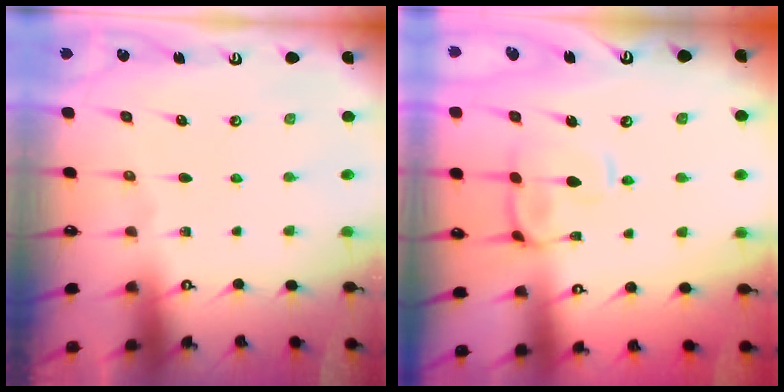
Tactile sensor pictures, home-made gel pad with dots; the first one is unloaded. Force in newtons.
{"total": 3.7, "press": 3.5, "slide": 1.1}